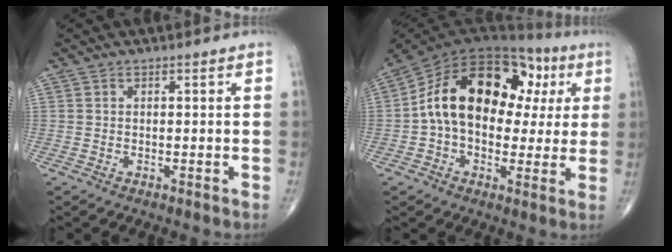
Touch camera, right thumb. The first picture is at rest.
{"total": 20.9, "force": [3.1, 13.6, 15.6], "torque": [-0.221, 0.044, 0.040]}